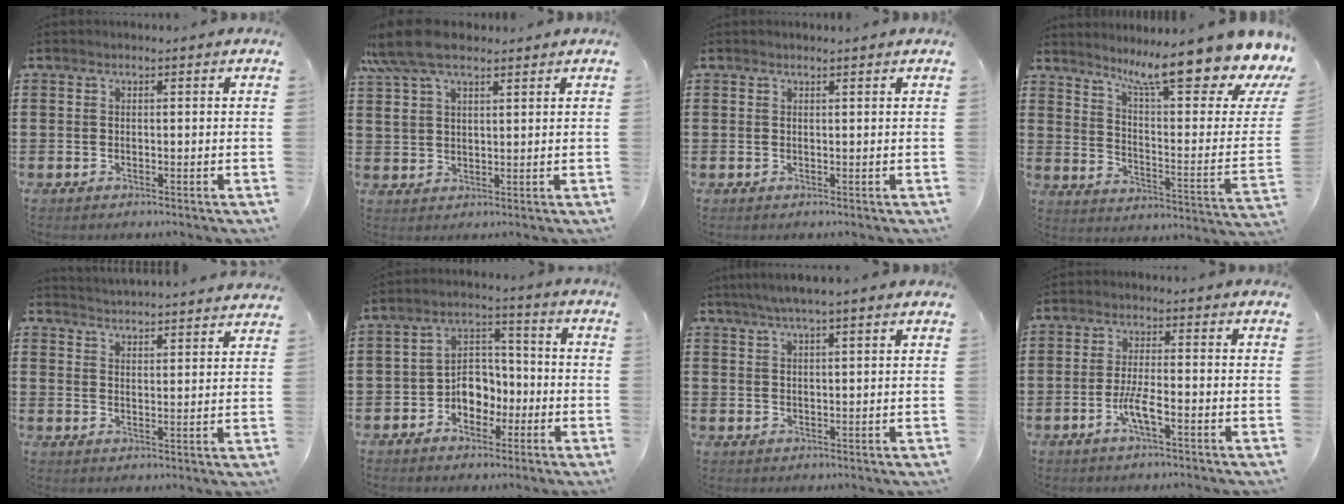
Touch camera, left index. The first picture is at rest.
{"total": 8.7, "force": [6.2, 3.5, 5.0], "torque": [-0.128, -0.004, 0.112]}
{"total": 0.5, "force": [0.5, -0.1, 0.2], "torque": [-0.005, -0.003, 0.010]}
{"total": 13.7, "force": [10.1, 1.2, 9.2], "torque": [-0.168, -0.073, 0.161]}
{"total": 3.9, "force": [3.8, -0.7, -0.3], "torque": [-0.009, -0.027, 0.067]}
{"total": 6.0, "force": [-2.3, 4.8, 2.8], "torque": [-0.050, 0.014, -0.044]}
{"total": 3.7, "force": [2.9, 0.2, 2.2], "torque": [-0.049, 0.000, 0.053]}
{"total": 4.5, "force": [-1.8, 0.7, 4.0], "torque": [-0.088, -0.005, -0.039]}